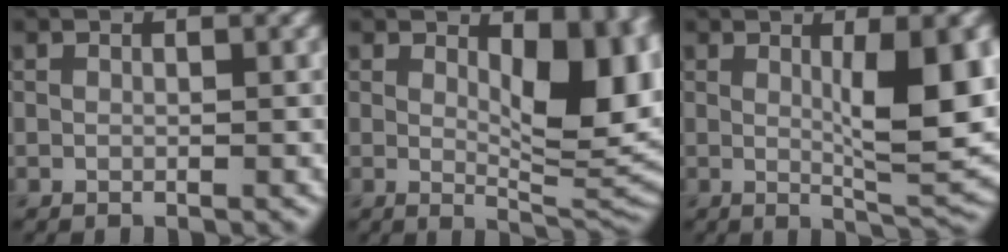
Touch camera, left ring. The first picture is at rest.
{"total": 9.2, "force": [1.8, 4.1, 8.0], "torque": [-0.101, -0.006, 0.034]}
{"total": 8.2, "force": [1.0, 1.8, 8.0], "torque": [-0.107, -0.012, 0.022]}